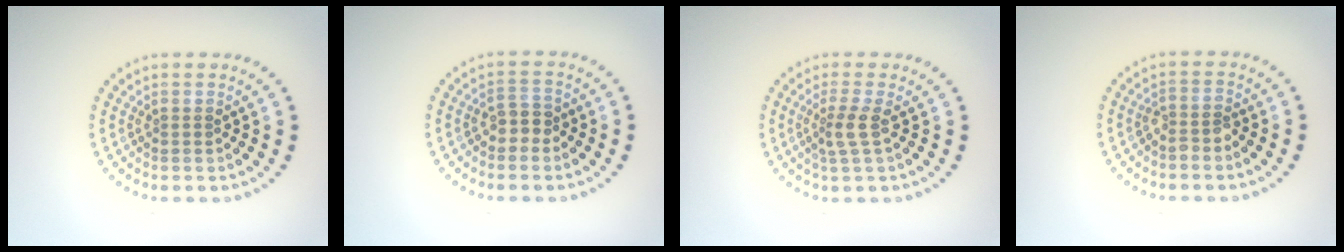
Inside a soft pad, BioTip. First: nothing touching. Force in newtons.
{"total": 1.9, "press": 1.7, "slide": 0.9}
{"total": 2.0, "press": 1.6, "slide": 1.2}
{"total": 1.5, "press": 1.3, "slide": 0.8}